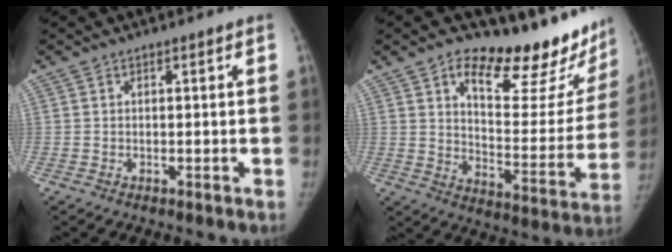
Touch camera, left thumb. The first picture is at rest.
{"total": 22.6, "force": [16.6, 7.8, 13.2], "torque": [-0.126, -0.112, 0.229]}